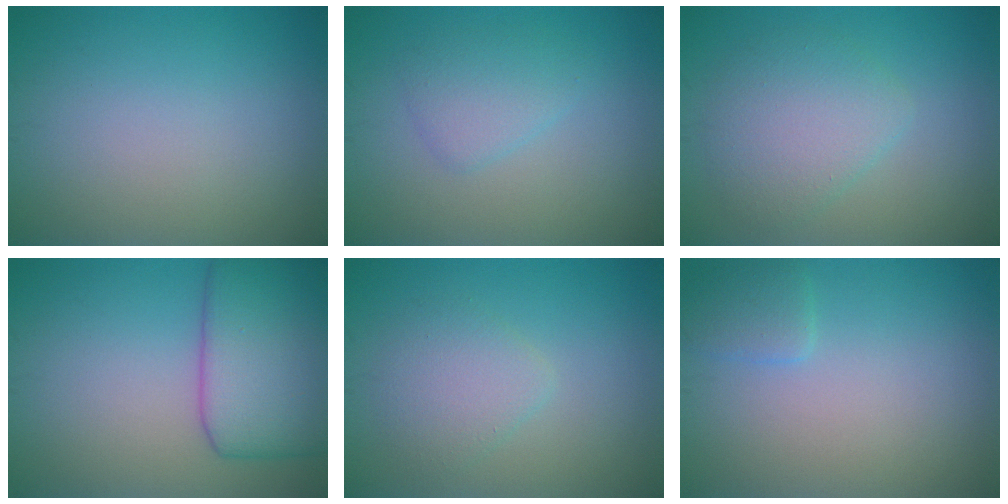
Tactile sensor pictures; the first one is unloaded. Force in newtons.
{"total": 2.3, "press": 2.3, "slide": 0.1}
{"total": 3.9, "press": 3.9, "slide": 0.2}
{"total": 8.2, "press": 8.2, "slide": 0.3}
{"total": 2.5, "press": 2.5, "slide": 0.2}
{"total": 1.6, "press": 1.6, "slide": 0.1}